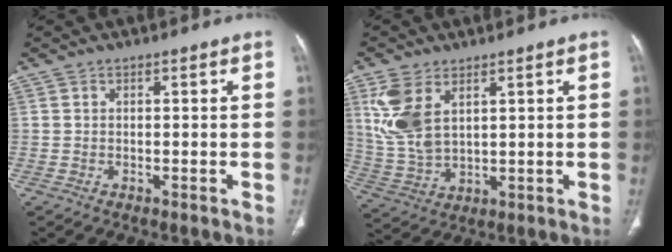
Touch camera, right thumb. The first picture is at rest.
{"total": 10.3, "force": [4.2, 5.7, 7.5], "torque": [-0.163, -0.010, 0.097]}